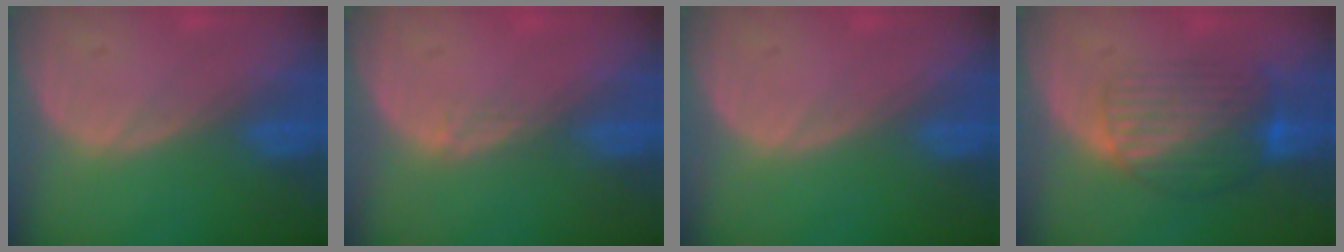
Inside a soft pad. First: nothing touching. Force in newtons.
{"total": 1.0, "press": 0.7, "slide": 0.7}
{"total": 0.0}
{"total": 8.3, "press": 7.2, "slide": 4.3}